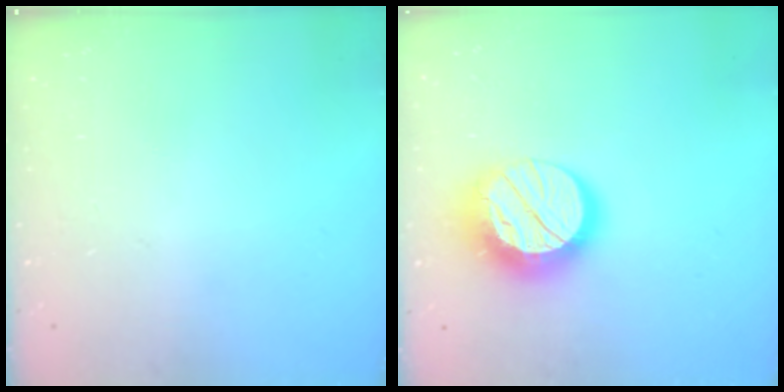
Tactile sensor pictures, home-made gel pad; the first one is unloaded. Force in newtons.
{"total": 16.4, "press": 16.4, "slide": 1.2}